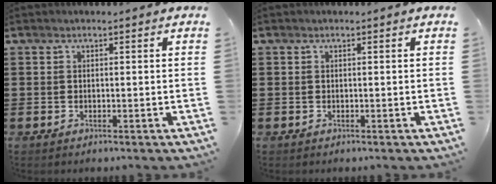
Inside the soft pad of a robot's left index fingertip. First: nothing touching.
{"total": 0.0}